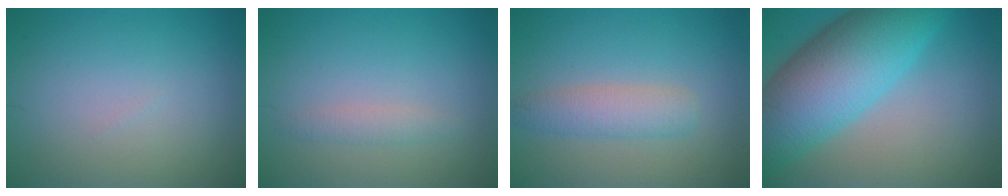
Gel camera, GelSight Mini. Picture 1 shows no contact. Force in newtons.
{"total": 1.2, "press": 1.2, "slide": 0.1}
{"total": 3.1, "press": 3.1, "slide": 0.2}
{"total": 11.5, "press": 11.5, "slide": 0.3}